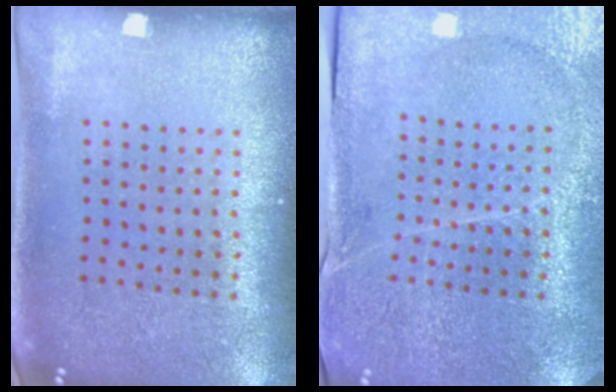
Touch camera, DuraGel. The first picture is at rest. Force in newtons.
{"total": 3.5, "press": 3.4, "slide": 0.8}